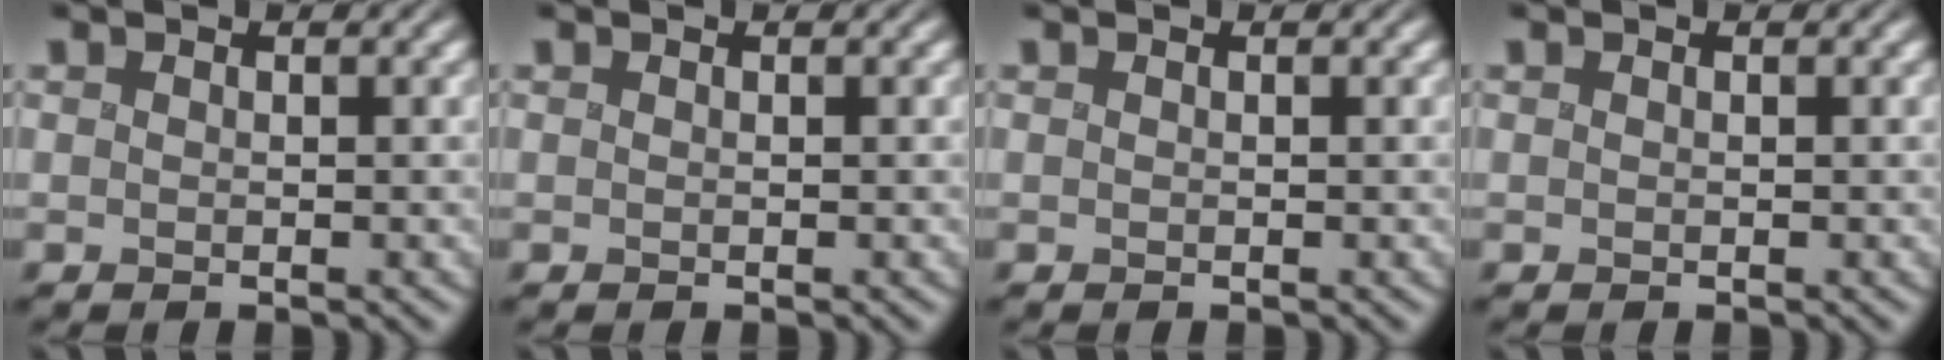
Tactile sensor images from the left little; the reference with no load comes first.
{"total": 0.0}
{"total": 0.0}
{"total": 0.0}